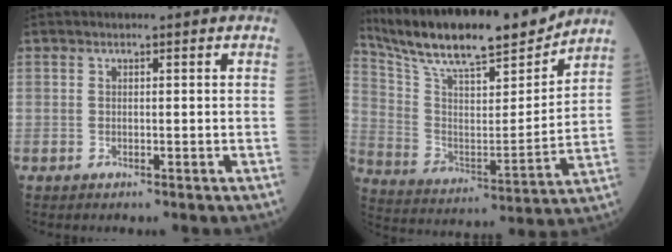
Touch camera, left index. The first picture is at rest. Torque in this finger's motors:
{"motor_torque": [1.04, -1.10, 0.21, 0.16]}